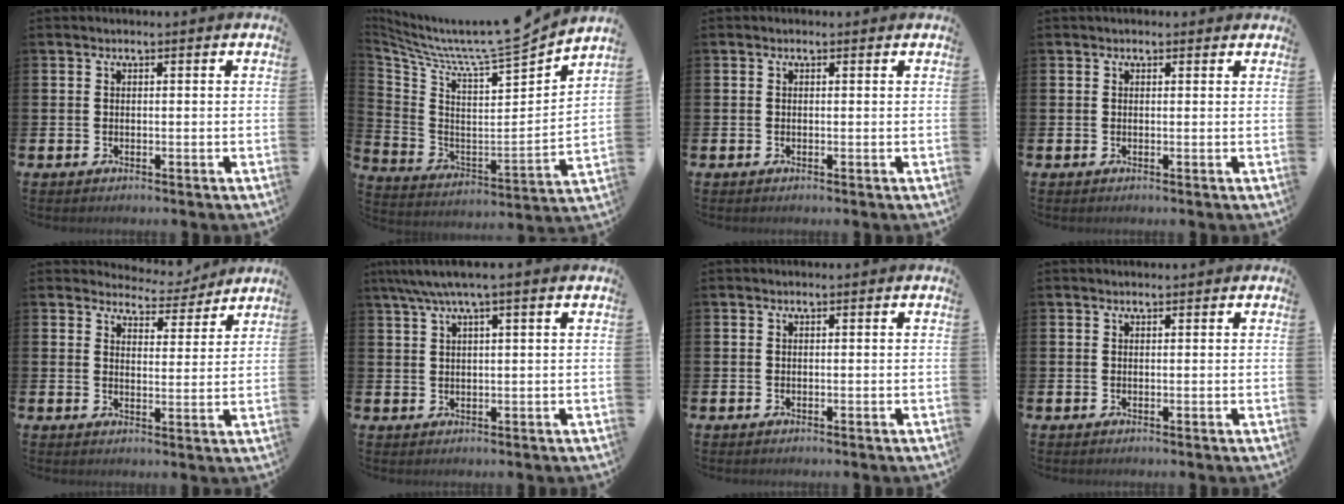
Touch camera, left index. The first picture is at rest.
{"total": 8.5, "force": [7.6, 0.5, 3.6], "torque": [-0.102, -0.073, 0.117]}
{"total": 0.0}
{"total": 0.9, "force": [0.7, 0.4, 0.2], "torque": [0.007, 0.003, 0.010]}
{"total": 5.0, "force": [4.9, 1.2, -0.1], "torque": [-0.007, -0.040, 0.084]}
{"total": 4.0, "force": [2.6, 0.2, 3.0], "torque": [-0.065, 0.003, 0.047]}
{"total": 0.0}
{"total": 0.5, "force": [0.4, 0.3, 0.2], "torque": [0.007, 0.000, 0.004]}